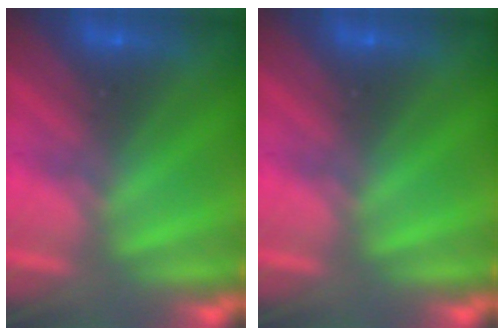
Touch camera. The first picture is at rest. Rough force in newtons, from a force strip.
{"total": 0.0}